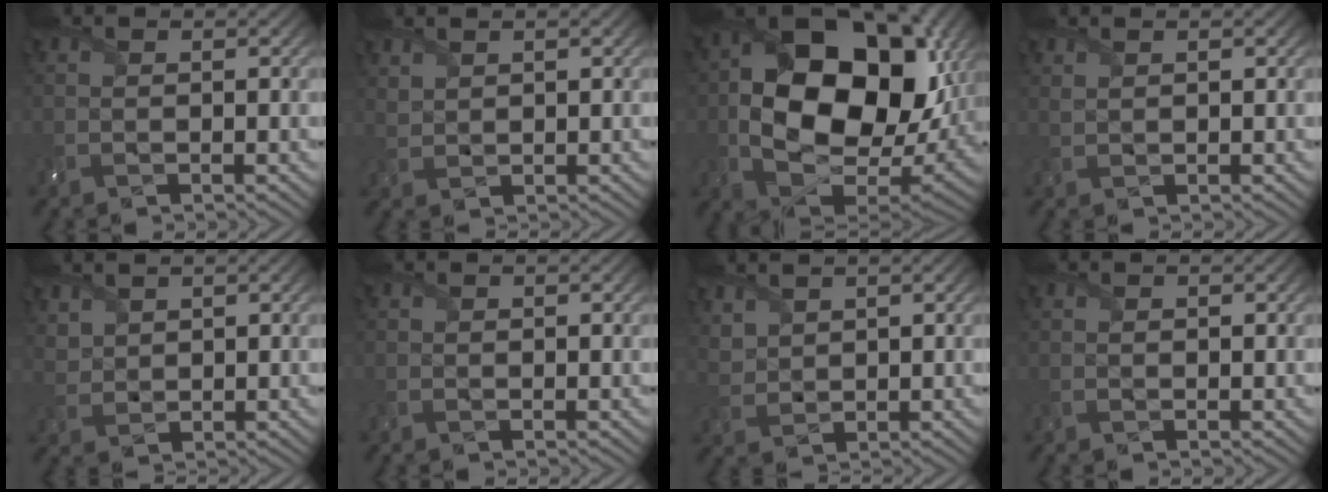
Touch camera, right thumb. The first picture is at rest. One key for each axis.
{"total": 1.7, "fx": 1.6, "fy": 0.3, "fz": 0.3, "tx": -0.018, "ty": 0.005, "tz": 0.041}
{"total": 19.4, "fx": 2.3, "fy": 13.1, "fz": 14.1, "tx": -0.261, "ty": -0.034, "tz": 0.063}
{"total": 1.0, "fx": 1.0, "fy": -0.1, "fz": 0.1, "tx": -0.014, "ty": 0.003, "tz": 0.023}
{"total": 2.4, "fx": 2.1, "fy": 1.0, "fz": 0.5, "tx": -0.023, "ty": 0.004, "tz": 0.050}
{"total": 0.0}
{"total": 2.8, "fx": 2.4, "fy": 1.1, "fz": 0.8, "tx": -0.033, "ty": 0.004, "tz": 0.057}
{"total": 0.0}